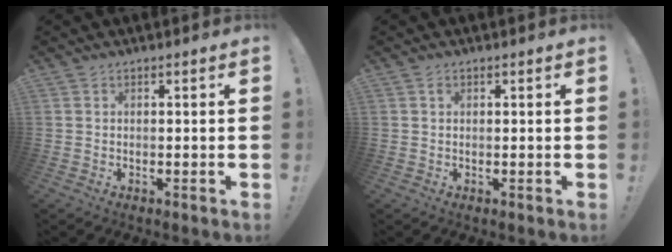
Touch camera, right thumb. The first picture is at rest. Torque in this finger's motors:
{"motor_torque": [0.05, 0.07, -0.28, 0.01, 0.00]}